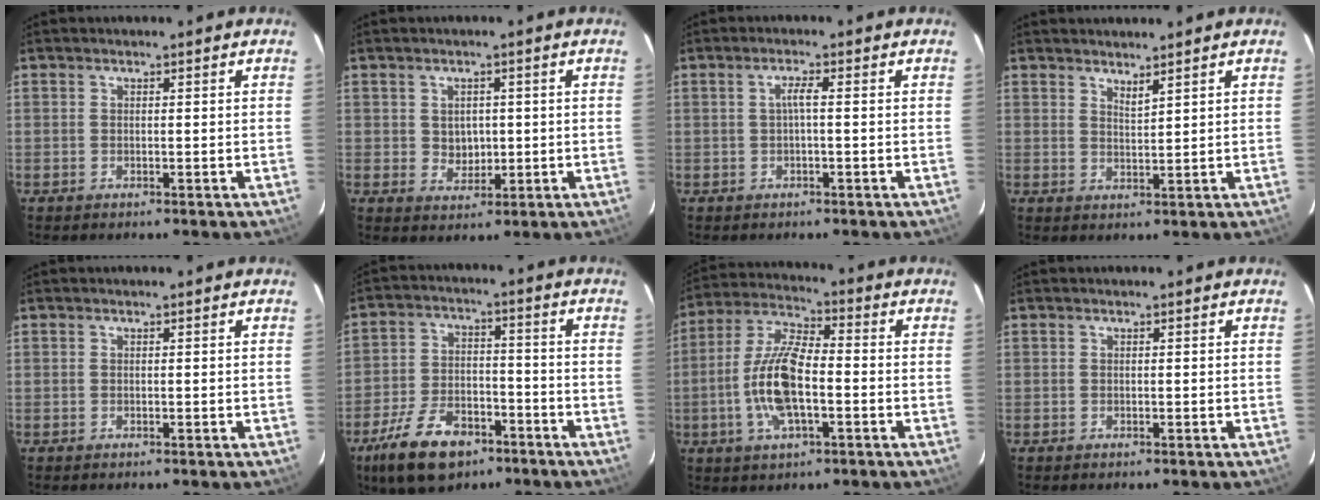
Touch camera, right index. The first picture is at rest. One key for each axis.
{"total": 3.8, "fx": 0.3, "fy": 3.4, "fz": 1.7, "tx": -0.027, "ty": 0.002, "tz": 0.010}
{"total": 1.8, "fx": -0.2, "fy": -0.1, "fz": 1.8, "tx": -0.034, "ty": 0.005, "tz": -0.004}
{"total": 2.1, "fx": 1.9, "fy": 0.1, "fz": 1.0, "tx": -0.018, "ty": -0.002, "tz": 0.031}
{"total": 0.0}
{"total": 13.9, "fx": -8.7, "fy": 7.3, "fz": 8.0, "tx": -0.179, "ty": -0.002, "tz": -0.145}
{"total": 12.8, "fx": -3.1, "fy": 4.6, "fz": 11.5, "tx": -0.242, "ty": 0.003, "tz": -0.062}
{"total": 0.0}